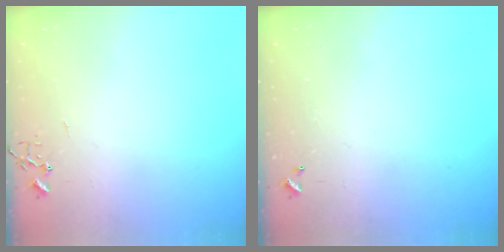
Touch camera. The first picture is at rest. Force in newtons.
{"total": 0.0}